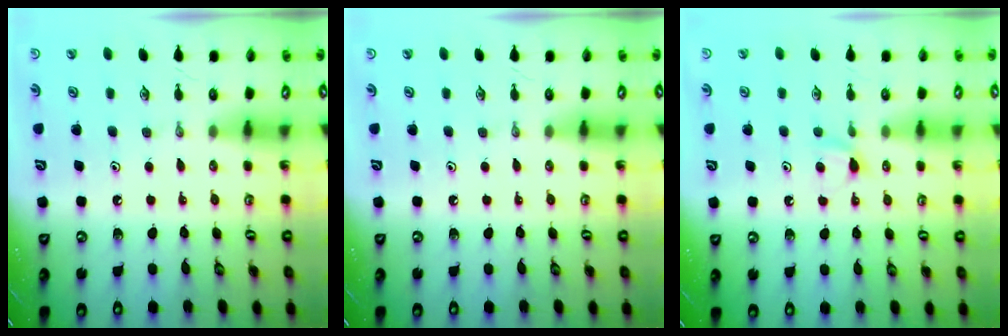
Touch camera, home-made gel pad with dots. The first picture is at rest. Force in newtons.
{"total": 0.0}
{"total": 5.0, "press": 5.0, "slide": 0.5}